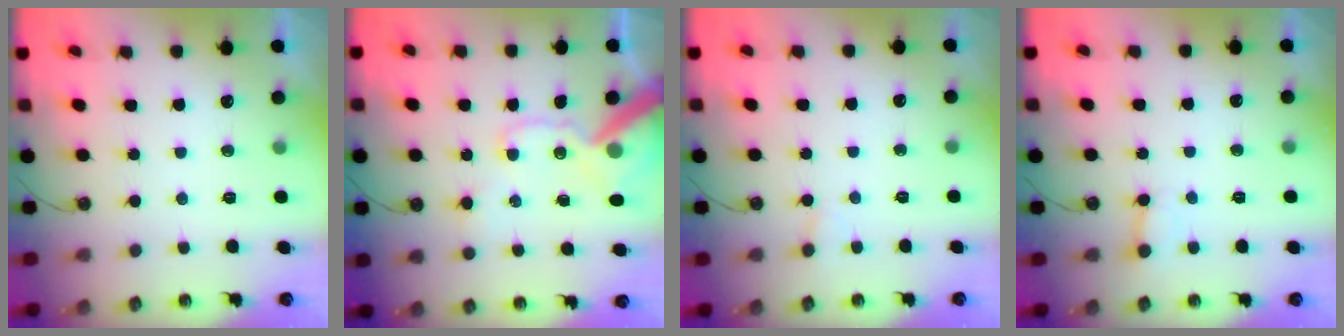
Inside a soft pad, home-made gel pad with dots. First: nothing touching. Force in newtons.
{"total": 15.4, "press": 15.2, "slide": 2.2}
{"total": 3.5, "press": 3.5, "slide": 0.3}
{"total": 4.1, "press": 4.0, "slide": 0.5}